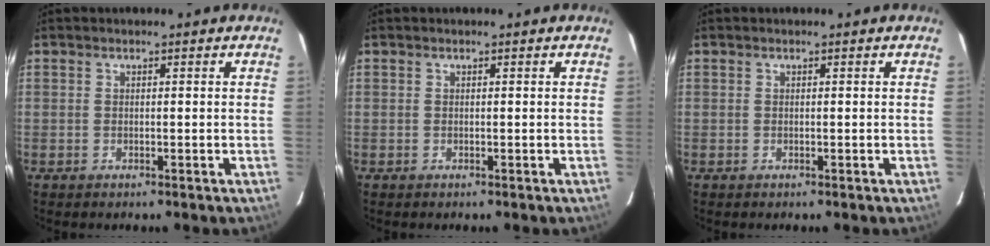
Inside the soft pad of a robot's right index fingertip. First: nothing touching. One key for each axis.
{"total": 0.0}
{"total": 0.0}